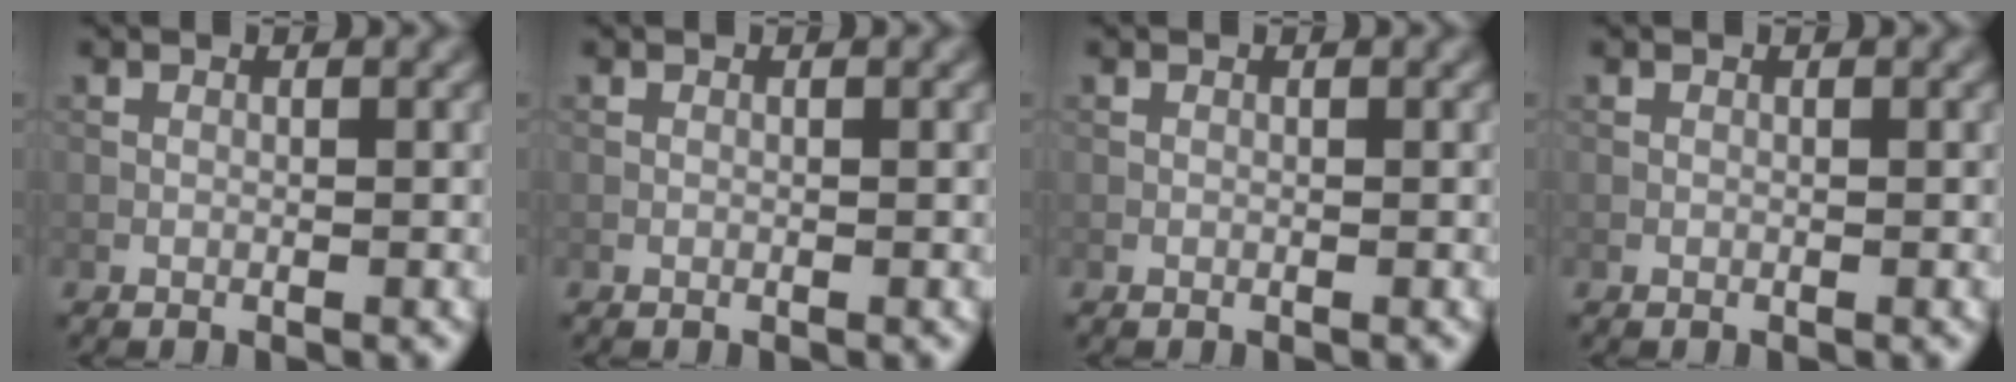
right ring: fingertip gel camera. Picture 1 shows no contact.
{"total": 0.0}
{"total": 0.0}
{"total": 0.0}